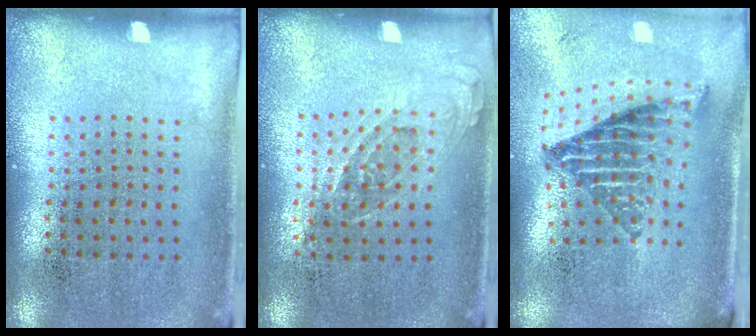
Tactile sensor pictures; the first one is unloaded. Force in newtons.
{"total": 0.7, "press": 0.7, "slide": 0.3}
{"total": 2.1, "press": 1.4, "slide": 1.5}